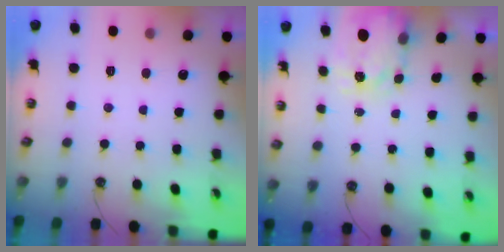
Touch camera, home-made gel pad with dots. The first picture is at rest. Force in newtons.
{"total": 3.6, "press": 3.6, "slide": 0.4}